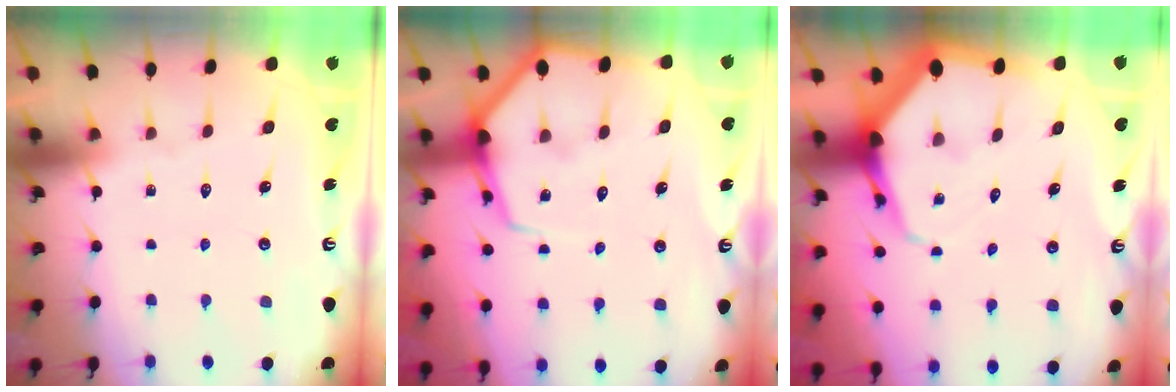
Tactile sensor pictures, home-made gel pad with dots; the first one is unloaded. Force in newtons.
{"total": 7.9, "press": 7.8, "slide": 0.5}
{"total": 6.7, "press": 6.7, "slide": 0.8}